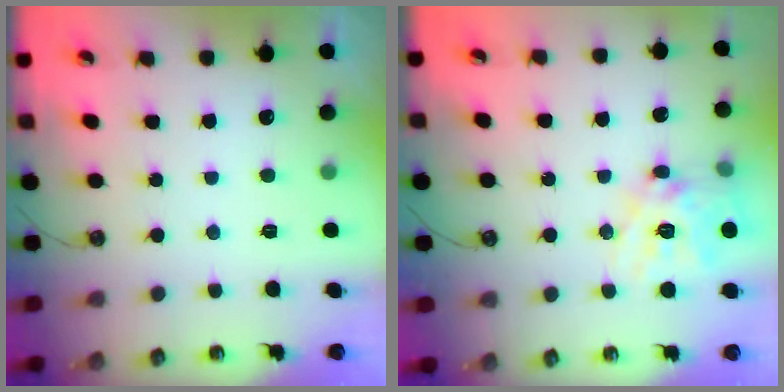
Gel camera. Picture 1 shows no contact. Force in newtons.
{"total": 15.5, "press": 15.3, "slide": 2.4}